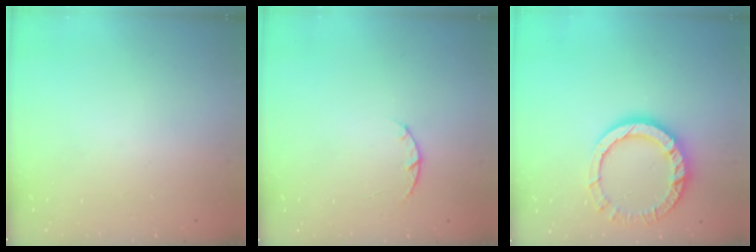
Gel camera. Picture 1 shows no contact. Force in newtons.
{"total": 2.9, "press": 2.9, "slide": 0.5}
{"total": 12.3, "press": 12.2, "slide": 1.3}